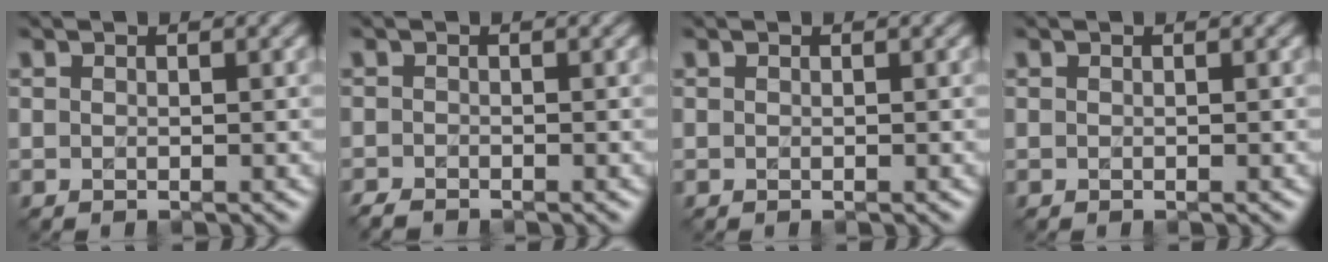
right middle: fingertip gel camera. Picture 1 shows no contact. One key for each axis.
{"total": 1.6, "fx": -1.5, "fy": 0.3, "fz": 0.6, "tx": -0.014, "ty": -0.010, "tz": -0.031}
{"total": 0.0}
{"total": 0.0}